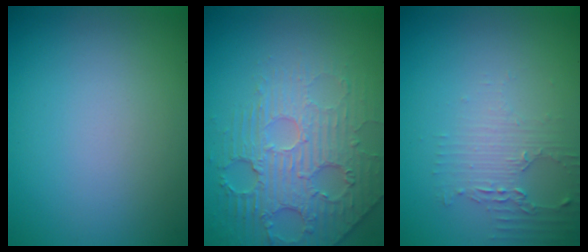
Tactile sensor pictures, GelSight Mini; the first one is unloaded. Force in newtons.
{"total": 4.5, "press": 4.1, "slide": 1.7}
{"total": 2.1, "press": 2.0, "slide": 0.4}